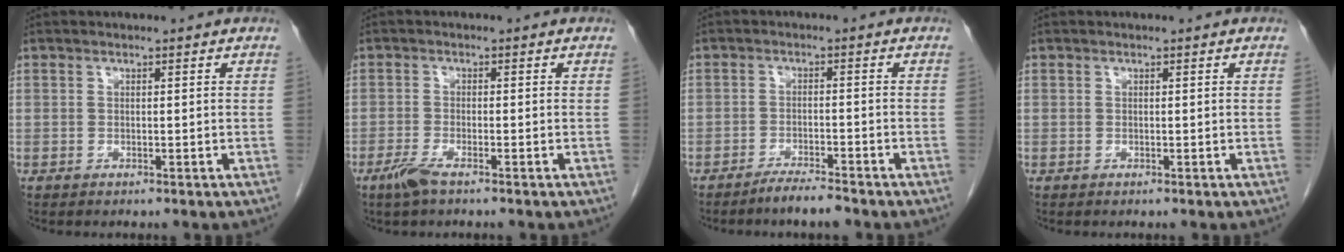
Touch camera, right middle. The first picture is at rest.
{"total": 2.9, "force": [-2.0, 0.4, 2.0], "torque": [-0.050, -0.005, -0.042]}
{"total": 3.5, "force": [-3.0, 0.1, 1.8], "torque": [-0.033, -0.005, -0.055]}
{"total": 0.0}